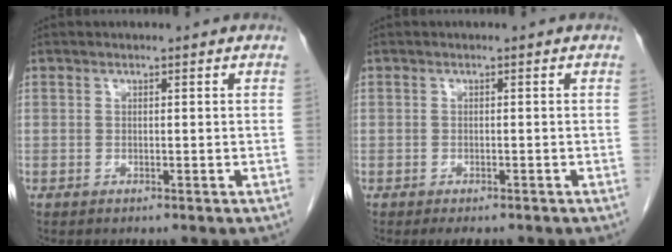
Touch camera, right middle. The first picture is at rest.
{"total": 2.5, "force": [-2.0, 1.1, 1.1], "torque": [-0.014, -0.005, -0.023]}